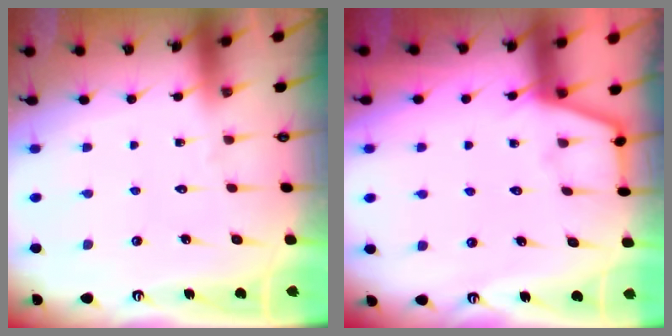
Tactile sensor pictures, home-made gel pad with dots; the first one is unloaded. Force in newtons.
{"total": 3.3, "press": 3.2, "slide": 0.5}